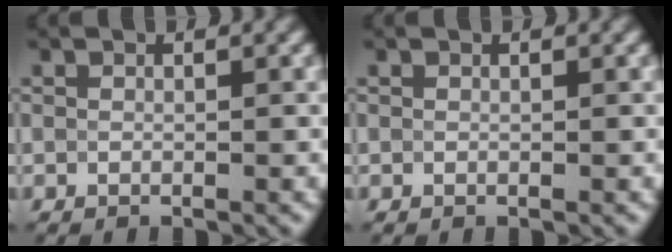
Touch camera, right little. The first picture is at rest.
{"total": 0.0}